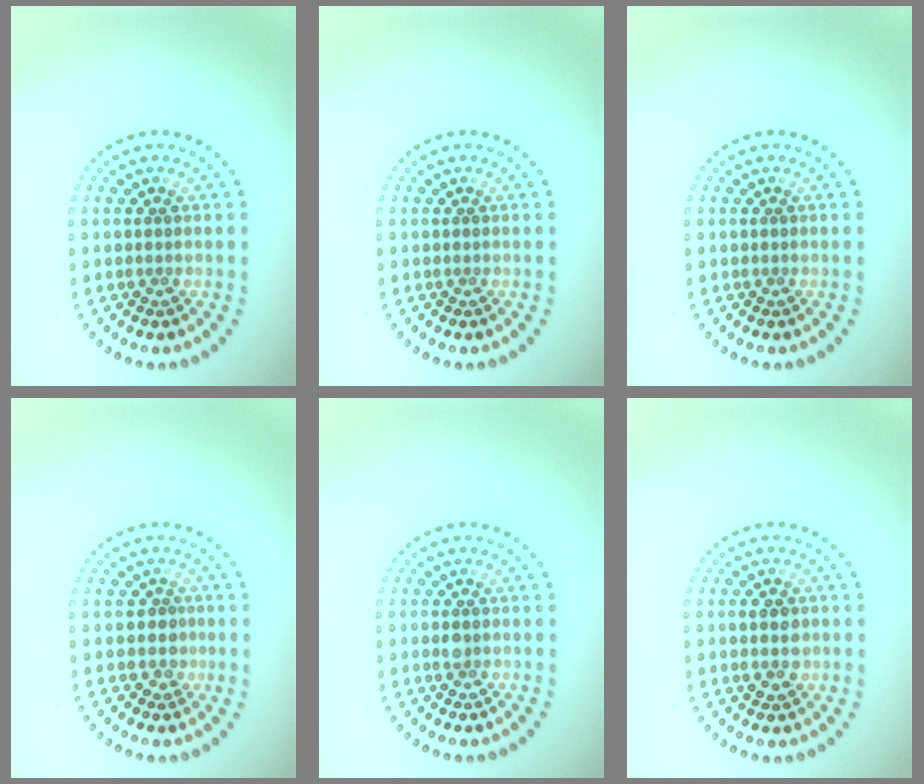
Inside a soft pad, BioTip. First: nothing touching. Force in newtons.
{"total": 0.0}
{"total": 0.0}
{"total": 1.2, "press": 0.8, "slide": 0.9}
{"total": 1.0, "press": 1.0, "slide": 0.2}
{"total": 2.8, "press": 2.8, "slide": 0.2}